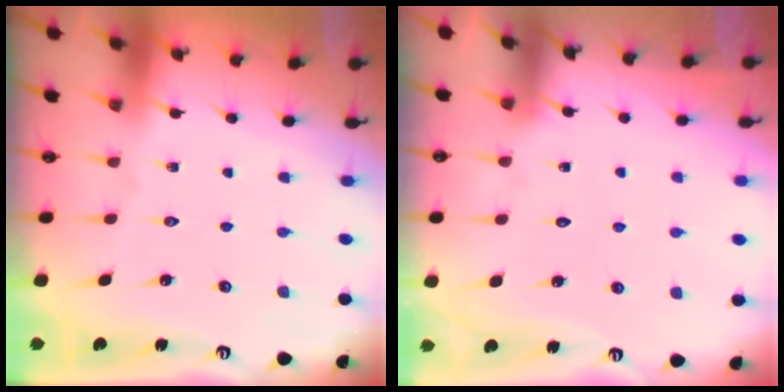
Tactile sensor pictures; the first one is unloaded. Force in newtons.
{"total": 2.0, "press": 2.0, "slide": 0.0}